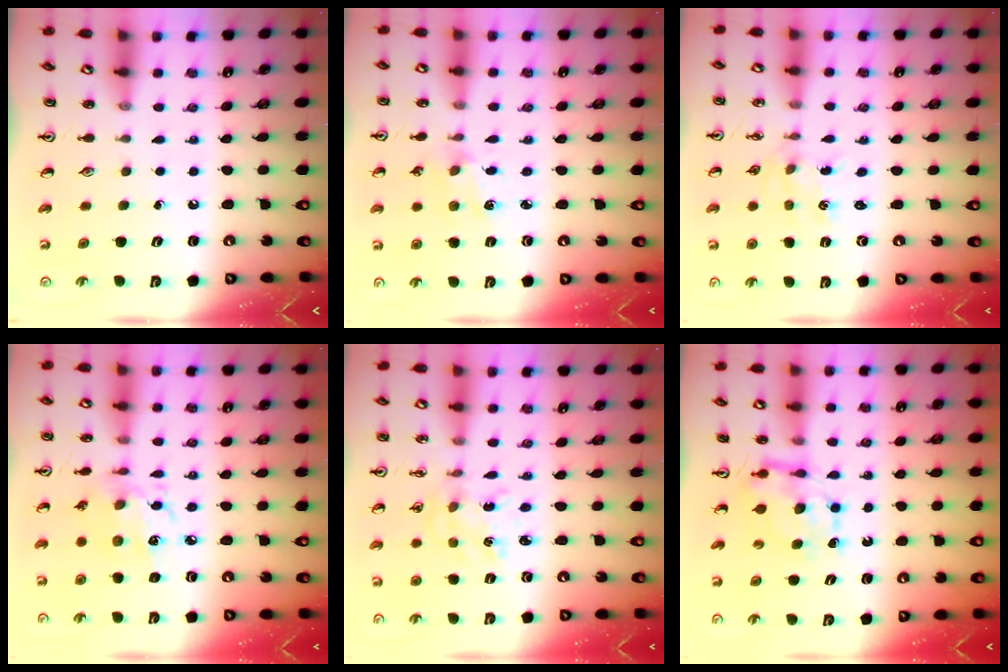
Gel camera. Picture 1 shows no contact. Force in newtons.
{"total": 2.1, "press": 2.1, "slide": 0.4}
{"total": 0.9, "press": 0.8, "slide": 0.1}
{"total": 8.4, "press": 8.4, "slide": 0.6}
{"total": 1.4, "press": 1.4, "slide": 0.2}
{"total": 7.2, "press": 7.2, "slide": 0.2}